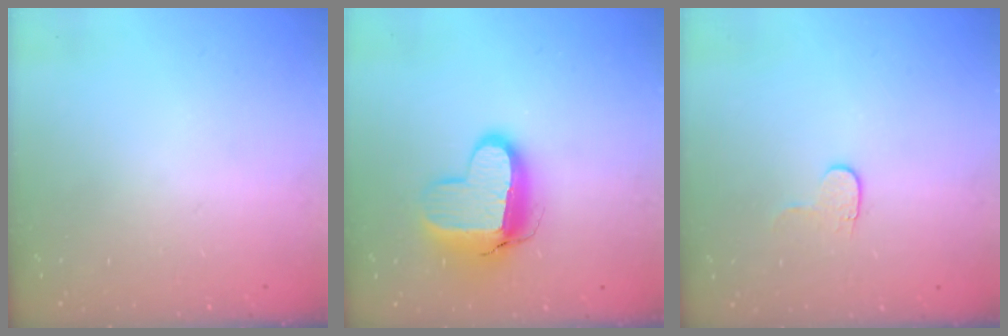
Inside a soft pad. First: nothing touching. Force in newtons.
{"total": 13.3, "press": 13.3, "slide": 1.0}
{"total": 3.6, "press": 3.6, "slide": 0.4}